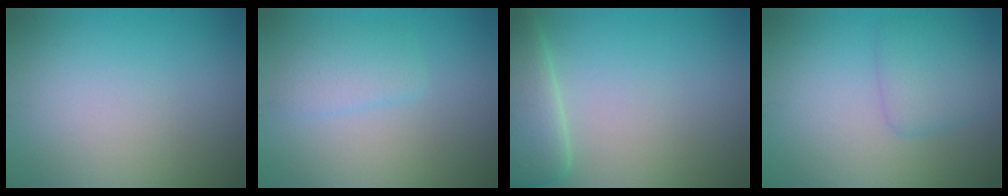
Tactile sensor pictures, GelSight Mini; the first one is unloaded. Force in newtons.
{"total": 2.1, "press": 2.1, "slide": 0.1}
{"total": 5.0, "press": 4.9, "slide": 0.7}
{"total": 2.5, "press": 2.5, "slide": 0.1}